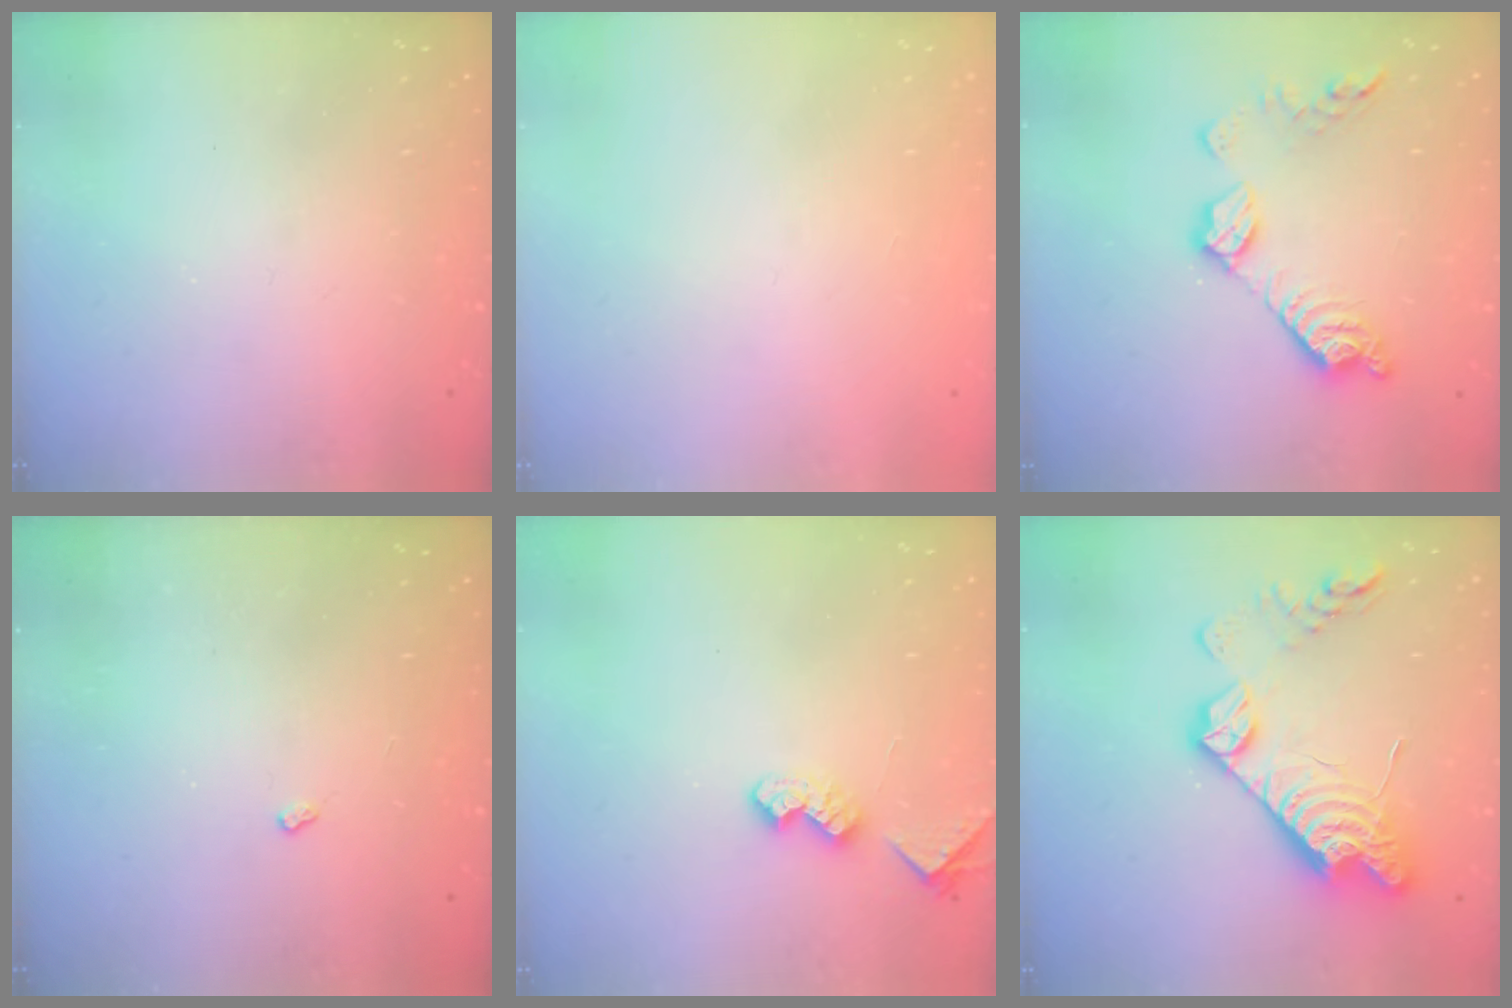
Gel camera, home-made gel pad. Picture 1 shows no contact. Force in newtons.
{"total": 0.0}
{"total": 11.8, "press": 11.8, "slide": 0.3}
{"total": 2.5, "press": 2.4, "slide": 0.5}
{"total": 3.8, "press": 3.8, "slide": 0.6}
{"total": 17.1, "press": 17.0, "slide": 0.7}